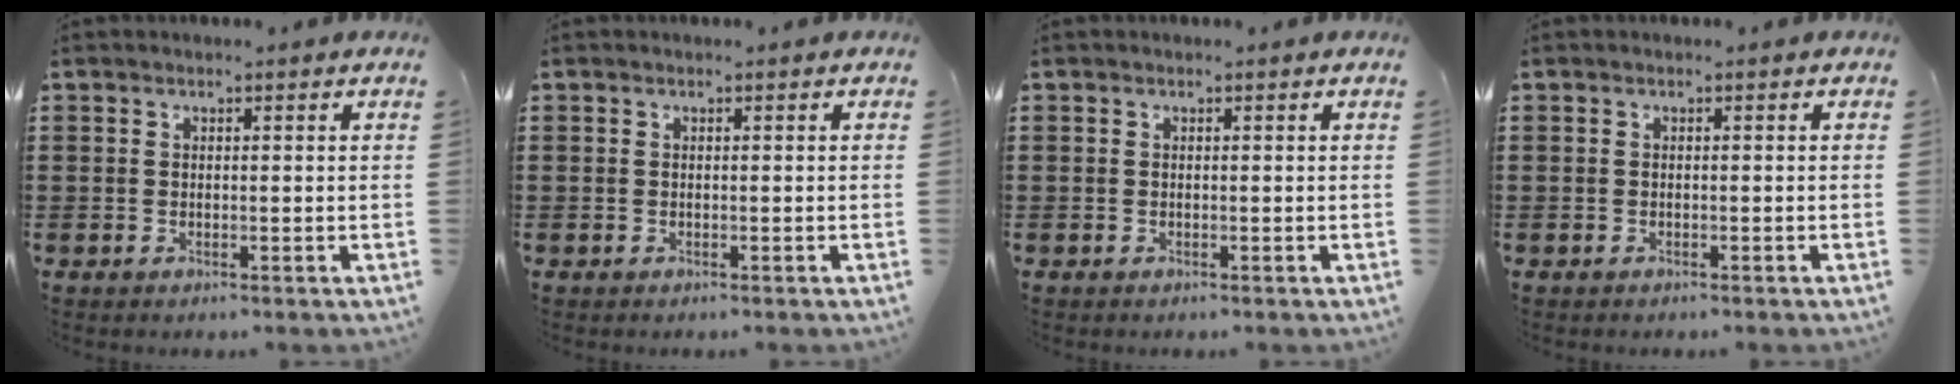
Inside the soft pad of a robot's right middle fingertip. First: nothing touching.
{"total": 0.0}
{"total": 0.0}
{"total": 0.0}